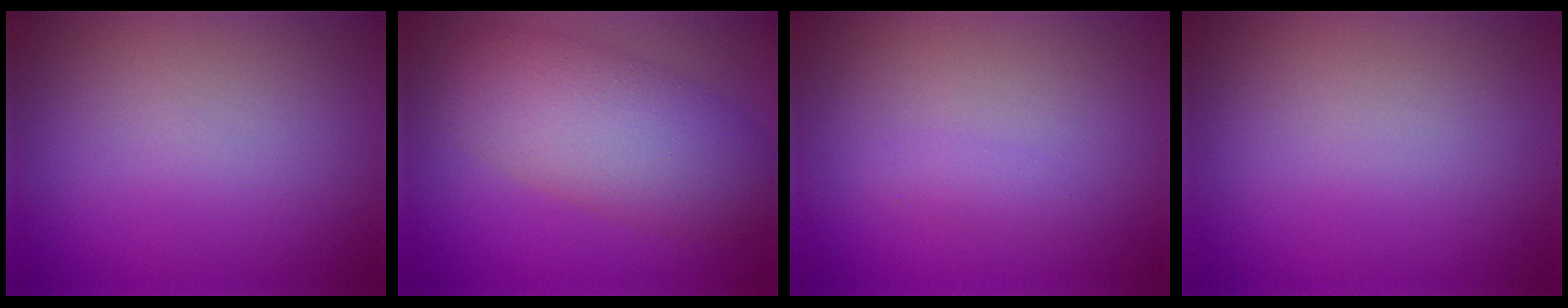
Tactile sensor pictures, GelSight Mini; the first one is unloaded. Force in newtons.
{"total": 7.3, "press": 7.3, "slide": 0.4}
{"total": 0.9, "press": 0.9, "slide": 0.1}
{"total": 0.0}